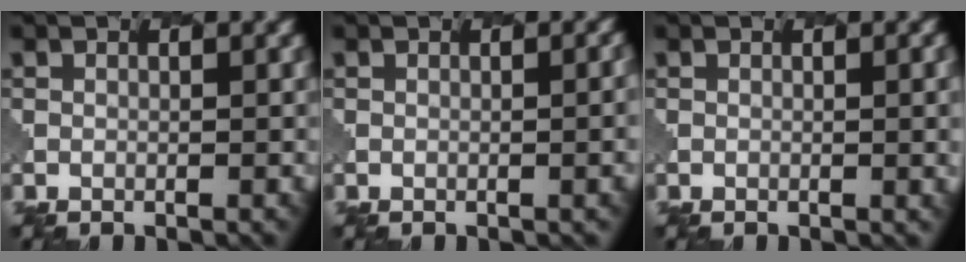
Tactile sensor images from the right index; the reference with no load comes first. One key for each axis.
{"total": 2.9, "fx": -0.3, "fy": 1.3, "fz": 2.5, "tx": -0.011, "ty": 0.009, "tz": -0.002}
{"total": 1.9, "fx": 0.2, "fy": 0.7, "fz": 1.8, "tx": -0.015, "ty": 0.001, "tz": 0.001}